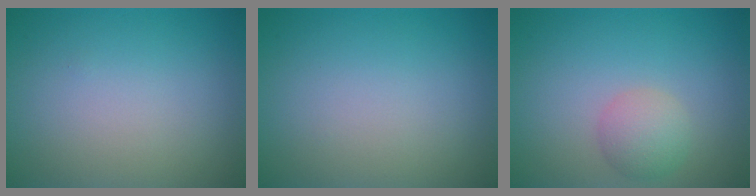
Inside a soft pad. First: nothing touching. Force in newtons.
{"total": 0.0}
{"total": 2.5, "press": 2.5, "slide": 0.1}